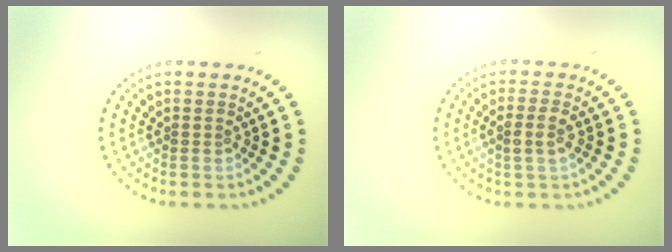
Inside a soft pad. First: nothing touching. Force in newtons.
{"total": 1.8, "press": 1.8, "slide": 0.4}